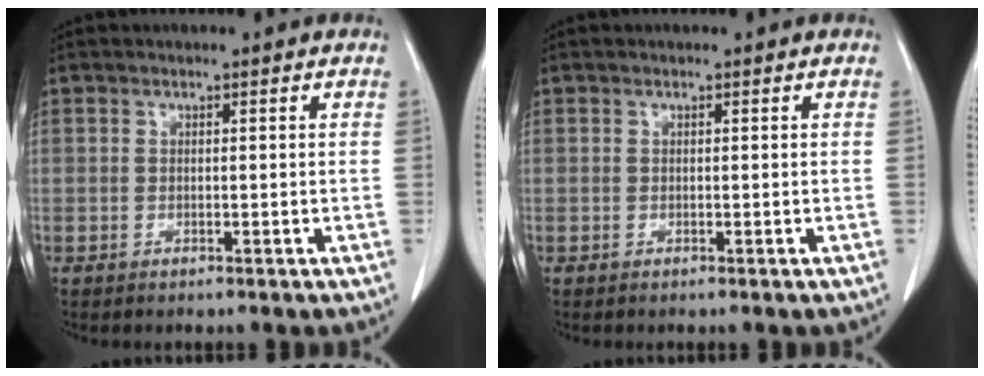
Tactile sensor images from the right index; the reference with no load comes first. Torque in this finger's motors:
{"motor_torque": [0.00, 0.00, 0.00, 0.00]}